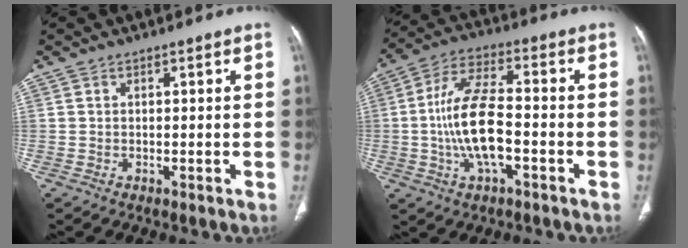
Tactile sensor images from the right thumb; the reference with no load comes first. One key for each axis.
{"total": 13.3, "fx": -2.5, "fy": 5.5, "fz": 11.9, "tx": -0.235, "ty": 0.027, "tz": -0.050}